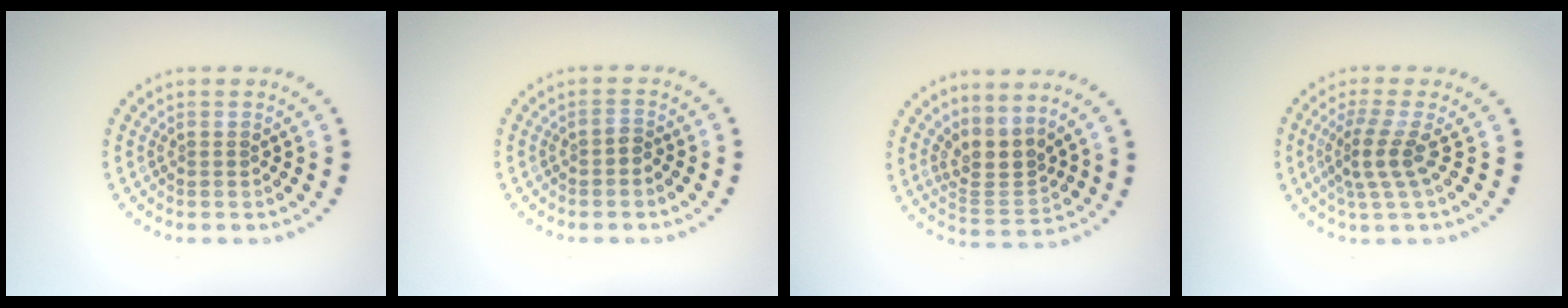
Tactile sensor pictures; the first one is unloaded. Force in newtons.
{"total": 0.9, "press": 0.8, "slide": 0.4}
{"total": 3.0, "press": 2.1, "slide": 2.1}
{"total": 3.0, "press": 2.0, "slide": 2.2}